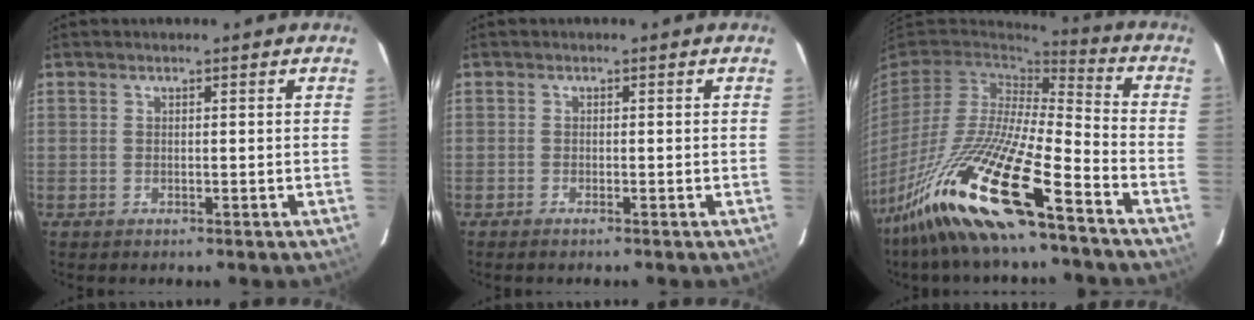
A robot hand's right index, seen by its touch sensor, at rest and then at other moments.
{"total": 0.9, "force": [-0.7, -0.1, 0.5], "torque": [-0.012, -0.001, -0.011]}
{"total": 21.4, "force": [-13.7, 2.7, 16.2], "torque": [-0.329, -0.056, -0.260]}